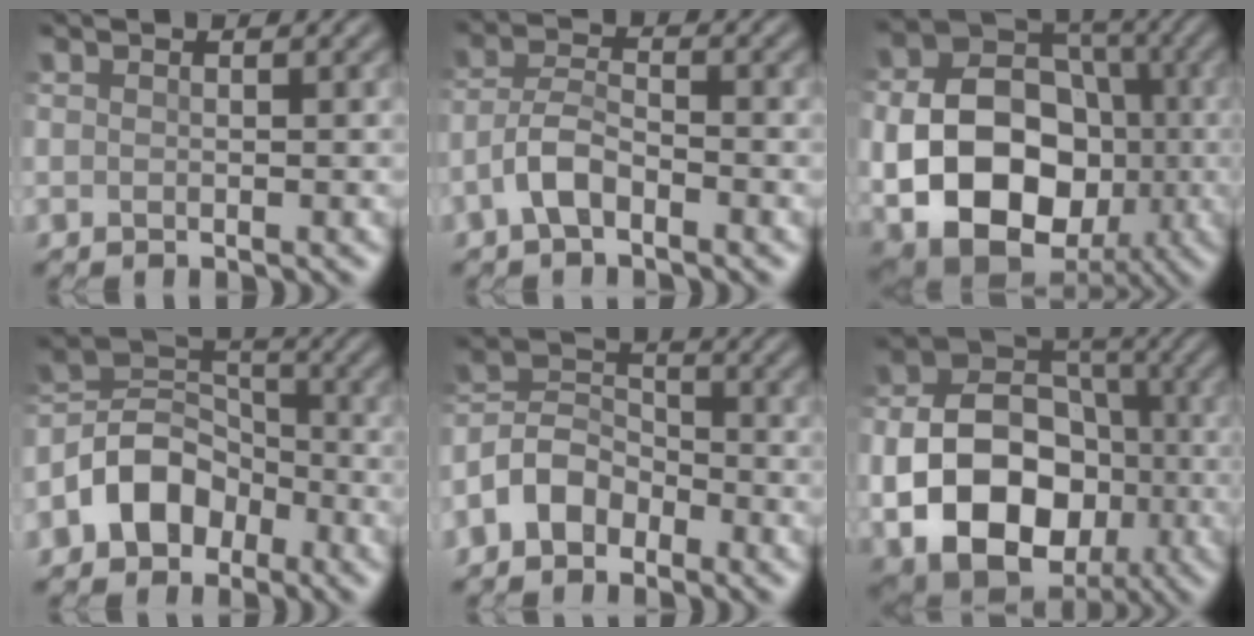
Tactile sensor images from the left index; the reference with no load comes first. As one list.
[{"total": 3.1, "force": [-2.2, 1.1, 2.0], "torque": [-0.045, 0.006, -0.047]}, {"total": 13.8, "force": [-3.1, 10.6, 8.4], "torque": [-0.131, -0.020, -0.055]}, {"total": 5.8, "force": [-3.5, 4.0, 2.4], "torque": [-0.035, 0.005, -0.072]}, {"total": 4.3, "force": [-3.0, 2.5, 1.7], "torque": [-0.038, 0.007, -0.067]}, {"total": 12.5, "force": [-3.3, 9.3, 7.6], "torque": [-0.137, -0.034, -0.050]}]